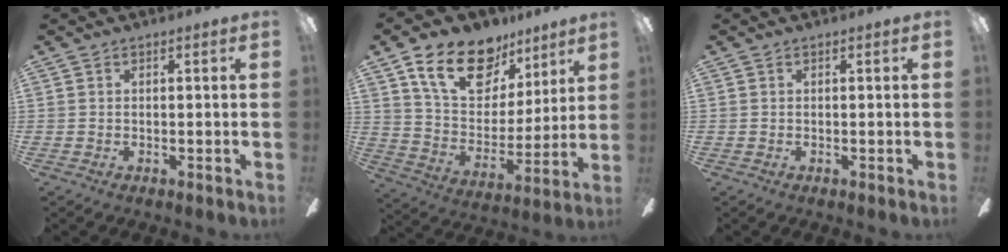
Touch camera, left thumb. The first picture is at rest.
{"total": 19.4, "force": [11.8, 11.6, 10.1], "torque": [-0.171, -0.053, 0.212]}
{"total": 0.0}